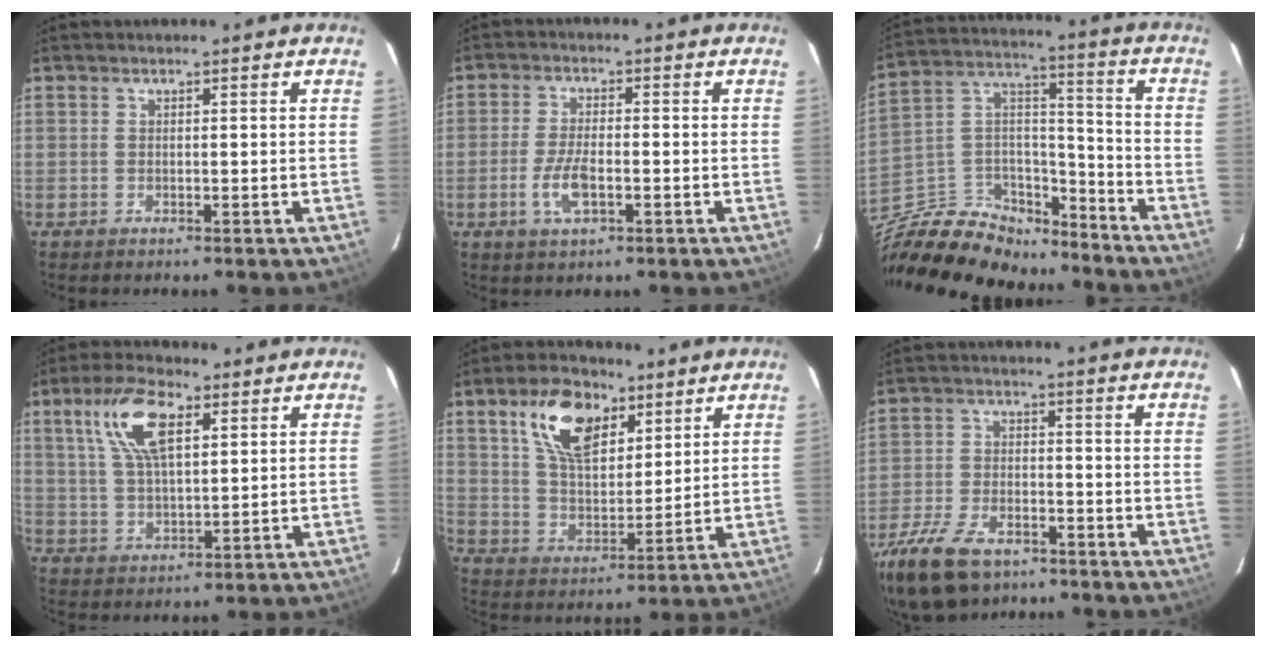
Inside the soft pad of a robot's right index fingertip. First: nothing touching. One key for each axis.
{"total": 6.1, "fx": -2.1, "fy": 2.4, "fz": 5.2, "tx": -0.112, "ty": -0.004, "tz": -0.040}
{"total": 22.8, "fx": -17.9, "fy": 10.8, "fz": 9.1, "tx": -0.217, "ty": 0.048, "tz": -0.287}
{"total": 11.3, "fx": 5.0, "fy": 4.5, "fz": 9.1, "tx": -0.178, "ty": 0.018, "tz": 0.098}
{"total": 13.7, "fx": 7.3, "fy": 7.4, "fz": 9.0, "tx": -0.161, "ty": 0.018, "tz": 0.136}
{"total": 16.8, "fx": -11.5, "fy": 8.7, "fz": 8.7, "tx": -0.216, "ty": -0.021, "tz": -0.207}